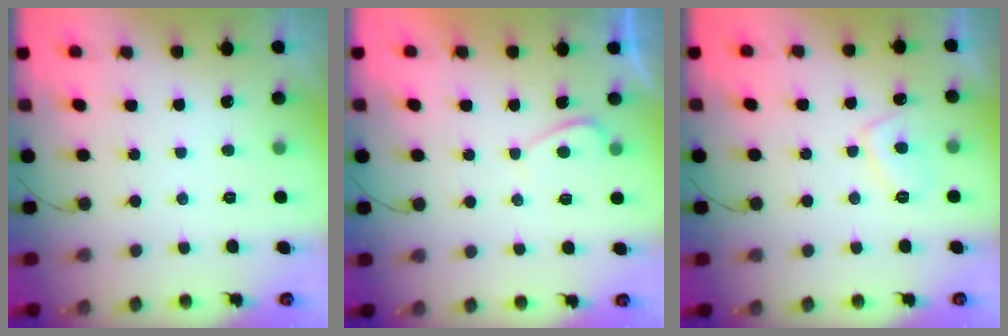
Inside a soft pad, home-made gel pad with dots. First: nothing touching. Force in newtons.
{"total": 0.6, "press": 0.3, "slide": 0.5}
{"total": 3.9, "press": 3.8, "slide": 1.0}